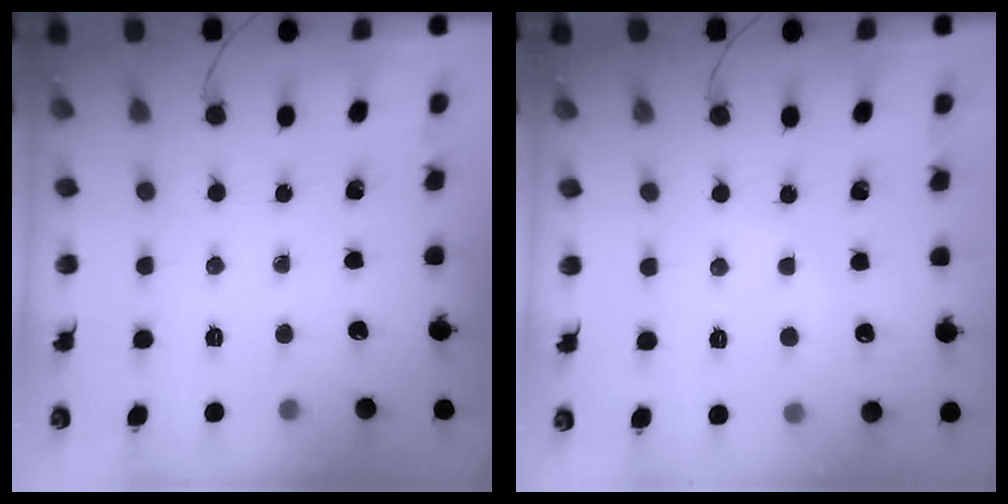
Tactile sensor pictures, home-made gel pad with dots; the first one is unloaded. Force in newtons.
{"total": 3.6, "press": 3.4, "slide": 1.2}